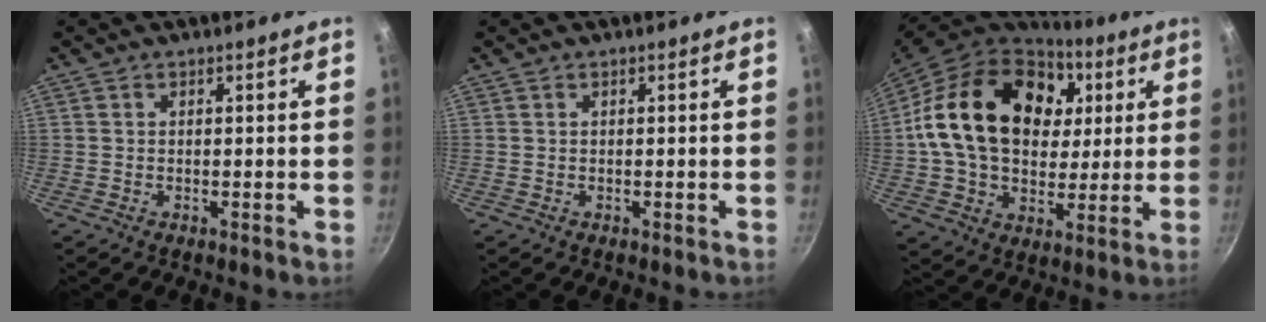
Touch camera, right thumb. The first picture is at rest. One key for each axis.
{"total": 0.0}
{"total": 25.5, "fx": 6.1, "fy": 18.3, "fz": 16.8, "tx": -0.277, "ty": 0.006, "tz": 0.102}